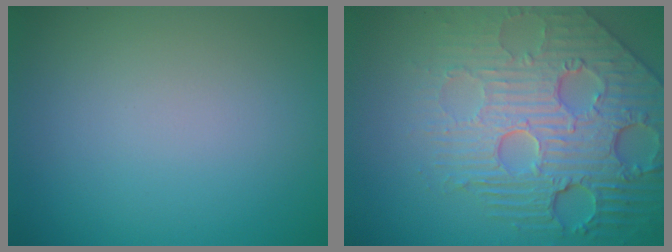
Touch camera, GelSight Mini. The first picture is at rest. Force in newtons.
{"total": 8.4, "press": 5.9, "slide": 5.9}